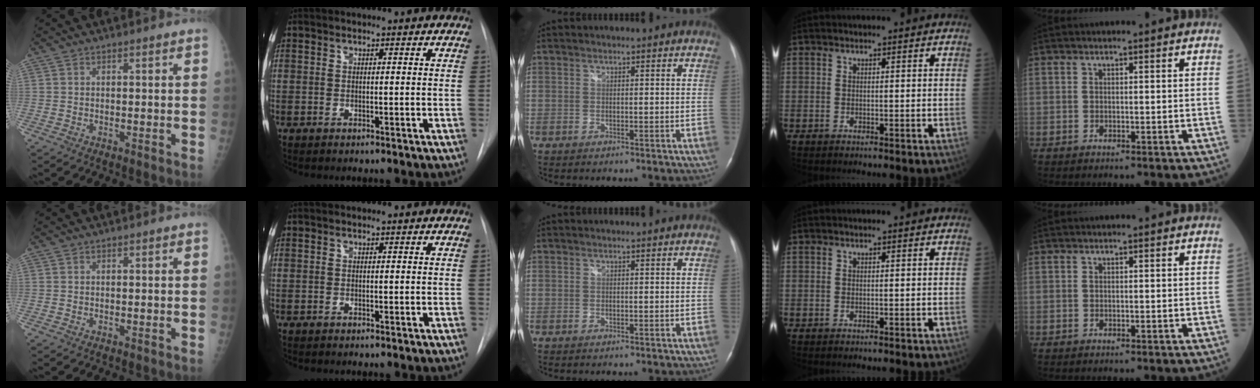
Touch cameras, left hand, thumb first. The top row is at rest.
{}